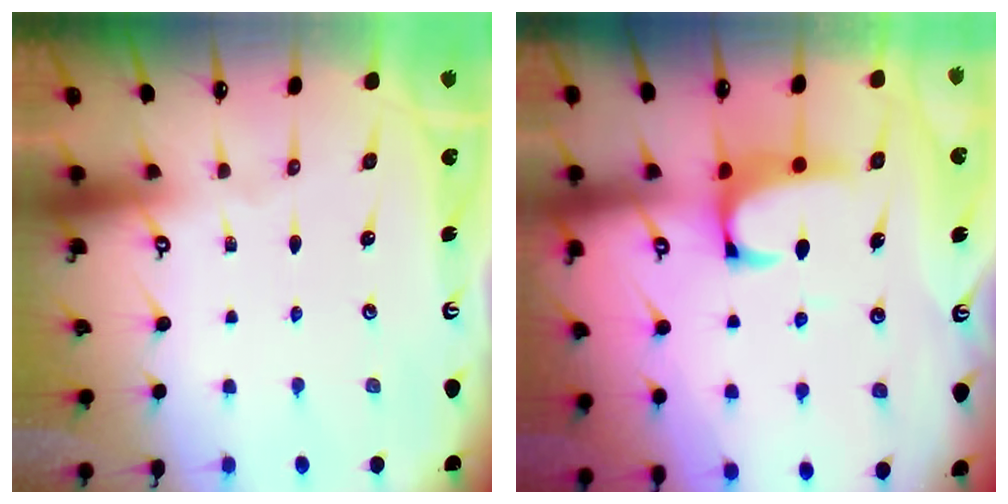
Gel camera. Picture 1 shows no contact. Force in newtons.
{"total": 2.3, "press": 2.1, "slide": 0.9}